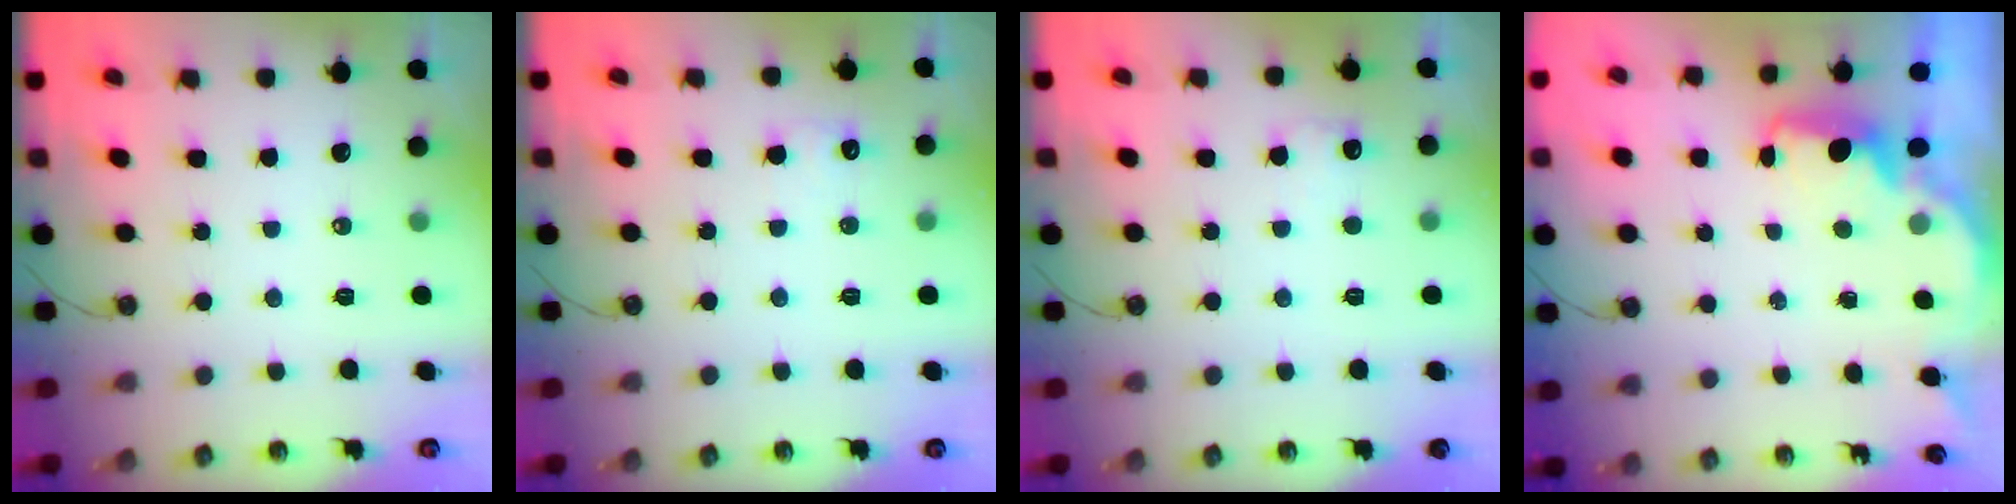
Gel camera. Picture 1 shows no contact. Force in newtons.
{"total": 5.7, "press": 5.5, "slide": 1.3}
{"total": 5.1, "press": 4.9, "slide": 1.3}
{"total": 1.9, "press": 1.8, "slide": 0.7}